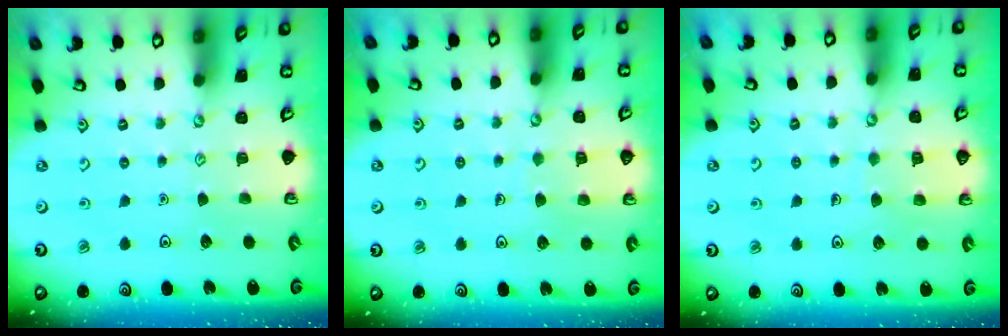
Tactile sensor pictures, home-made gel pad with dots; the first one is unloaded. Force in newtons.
{"total": 5.6, "press": 5.6, "slide": 0.5}
{"total": 5.8, "press": 5.7, "slide": 0.4}